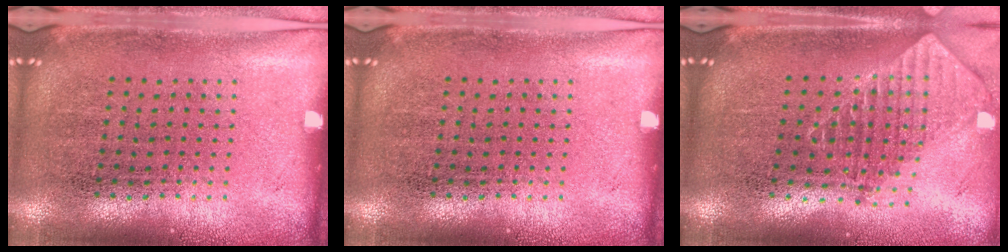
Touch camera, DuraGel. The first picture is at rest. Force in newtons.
{"total": 0.0}
{"total": 1.9, "press": 1.5, "slide": 1.2}